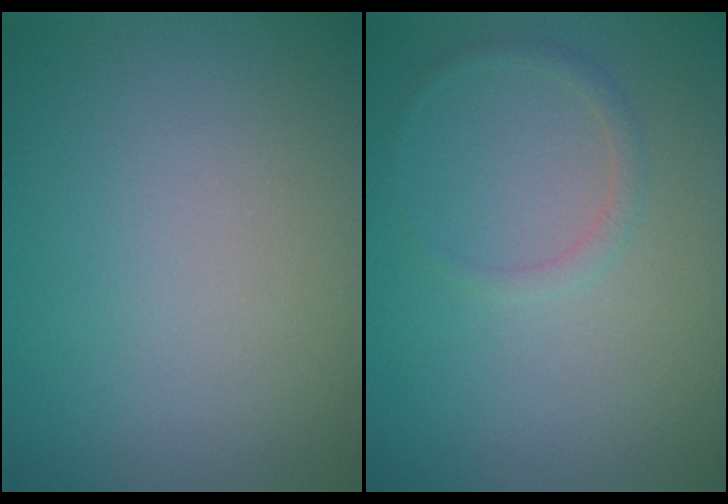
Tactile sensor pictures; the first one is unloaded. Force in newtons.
{"total": 0.9, "press": 0.9, "slide": 0.1}